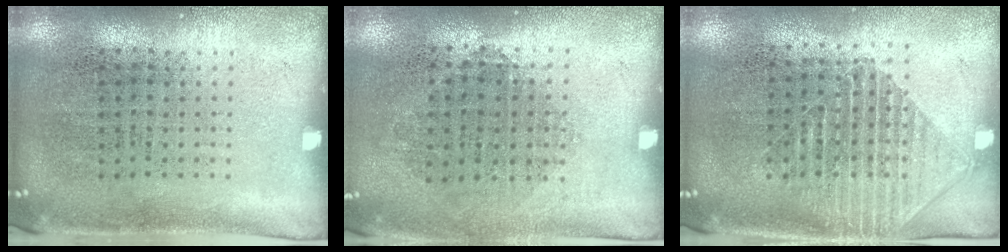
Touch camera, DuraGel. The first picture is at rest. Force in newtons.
{"total": 0.8, "press": 0.8, "slide": 0.3}
{"total": 1.4, "press": 1.2, "slide": 0.8}